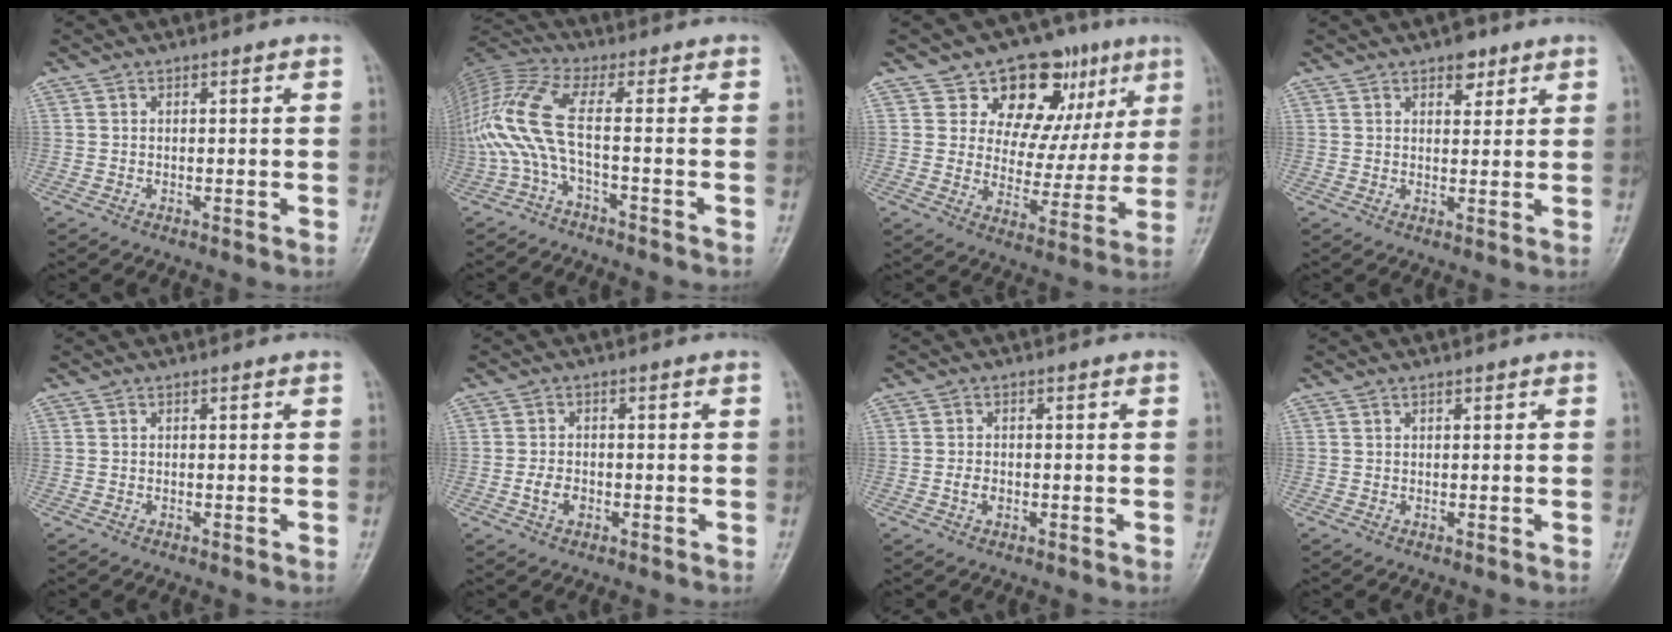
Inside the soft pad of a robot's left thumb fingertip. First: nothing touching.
{"total": 10.6, "force": [-2.5, 1.4, 10.2], "torque": [-0.266, 0.044, -0.059]}
{"total": 17.0, "force": [8.5, 11.0, 9.8], "torque": [-0.065, -0.020, 0.127]}
{"total": 3.6, "force": [2.3, 2.1, 1.9], "torque": [-0.006, -0.010, 0.031]}
{"total": 0.0}
{"total": 3.2, "force": [-1.0, 2.2, 2.1], "torque": [-0.037, 0.008, -0.020]}
{"total": 2.1, "force": [-0.6, 1.5, 1.4], "torque": [-0.023, 0.006, -0.012]}
{"total": 0.0}